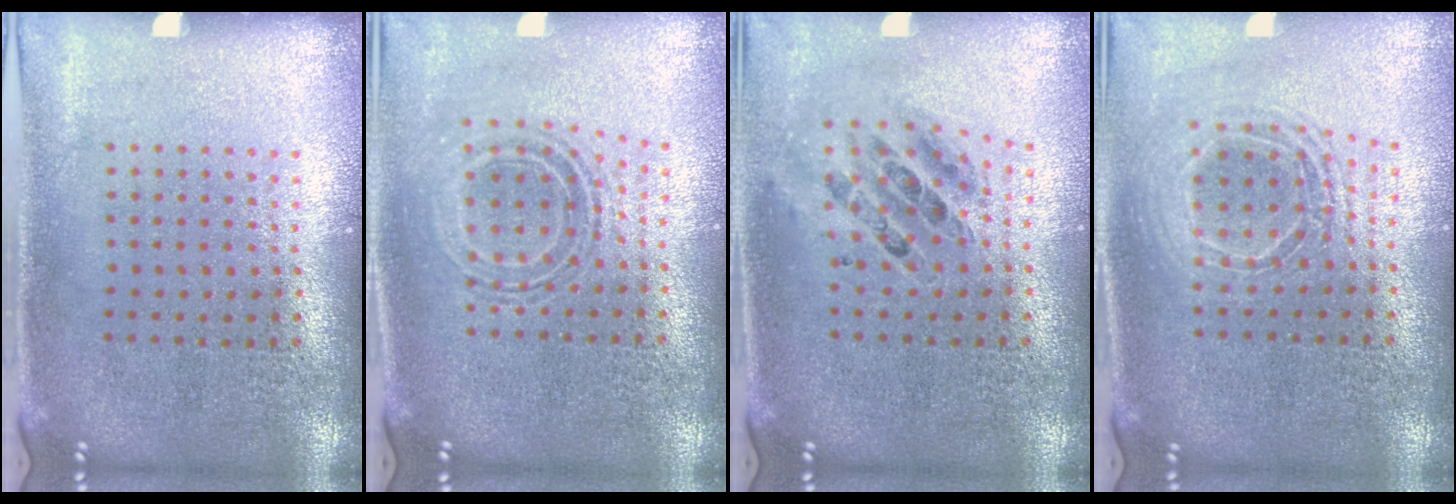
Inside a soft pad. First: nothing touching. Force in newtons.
{"total": 0.9, "press": 0.8, "slide": 0.3}
{"total": 0.8, "press": 0.8, "slide": 0.1}
{"total": 1.5, "press": 1.3, "slide": 0.7}